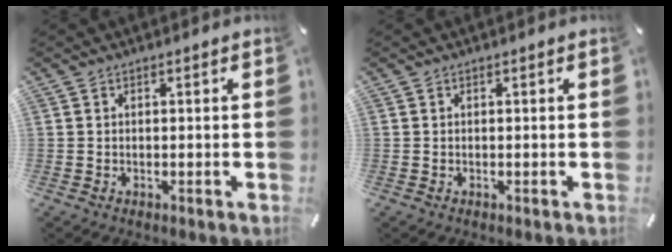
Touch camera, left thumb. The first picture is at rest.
{"total": 0.0}